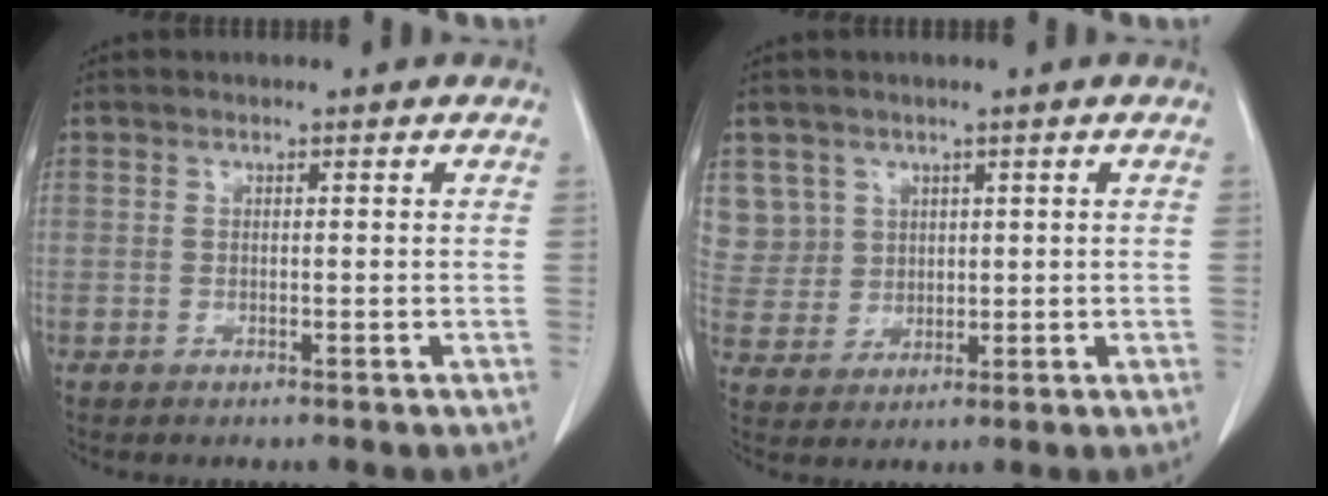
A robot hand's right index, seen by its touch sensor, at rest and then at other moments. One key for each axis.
{"total": 6.9, "fx": 3.4, "fy": 6.0, "fz": -0.1, "tx": 0.004, "ty": 0.011, "tz": 0.080}